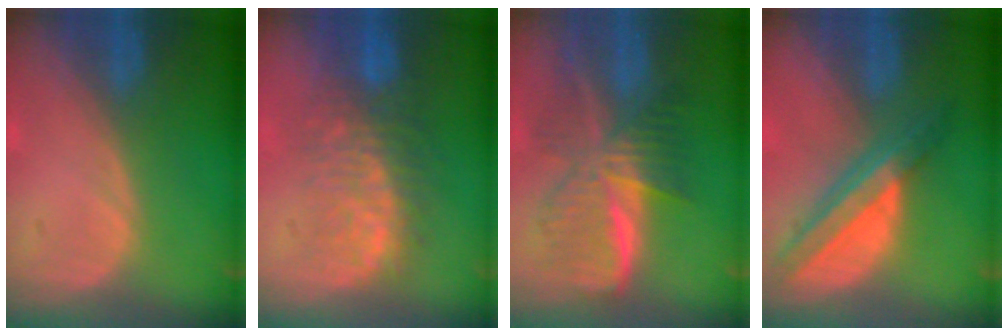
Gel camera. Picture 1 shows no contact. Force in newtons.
{"total": 9.1, "press": 8.3, "slide": 3.8}
{"total": 9.4, "press": 9.4, "slide": 0.6}
{"total": 8.0, "press": 6.7, "slide": 4.4}